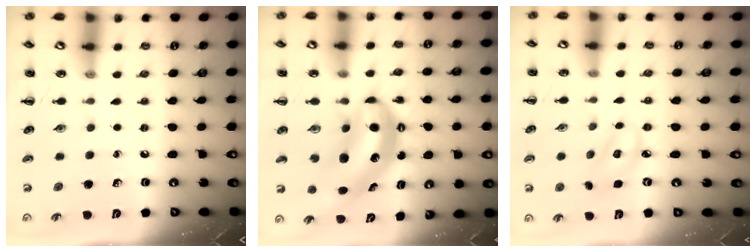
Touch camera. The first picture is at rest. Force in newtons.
{"total": 7.9, "press": 7.7, "slide": 2.0}
{"total": 3.8, "press": 3.8, "slide": 0.5}